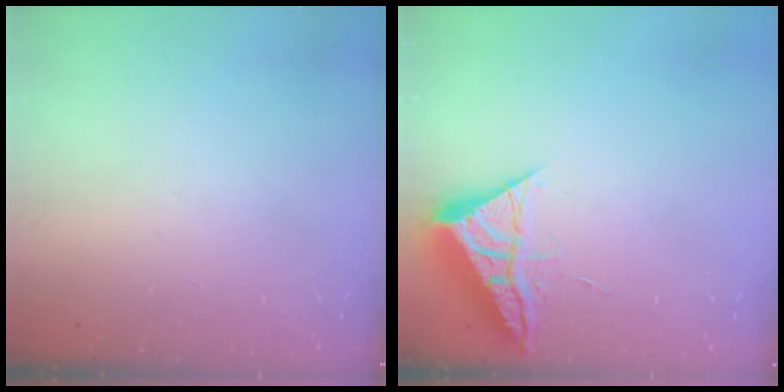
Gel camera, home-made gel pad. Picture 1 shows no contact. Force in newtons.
{"total": 6.0, "press": 5.9, "slide": 0.4}